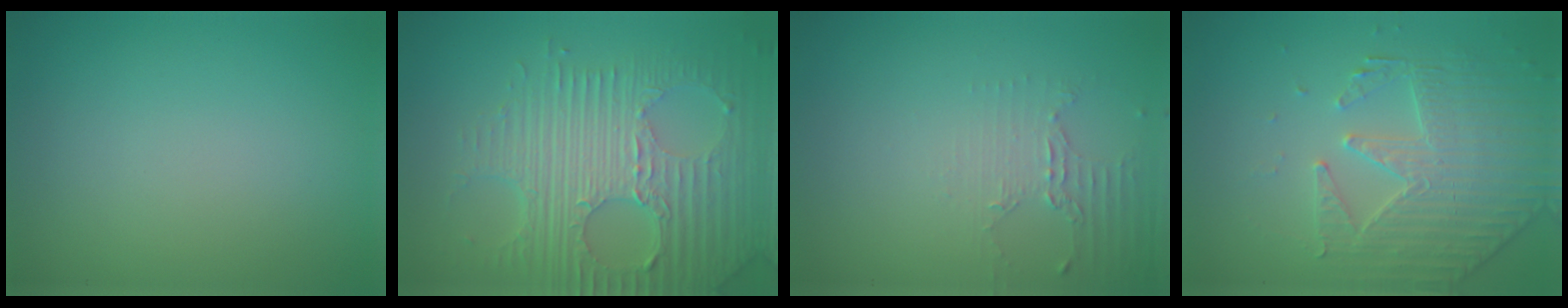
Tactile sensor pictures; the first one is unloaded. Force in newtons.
{"total": 8.2, "press": 5.8, "slide": 5.8}
{"total": 2.1, "press": 1.5, "slide": 1.4}
{"total": 4.4, "press": 3.8, "slide": 2.2}